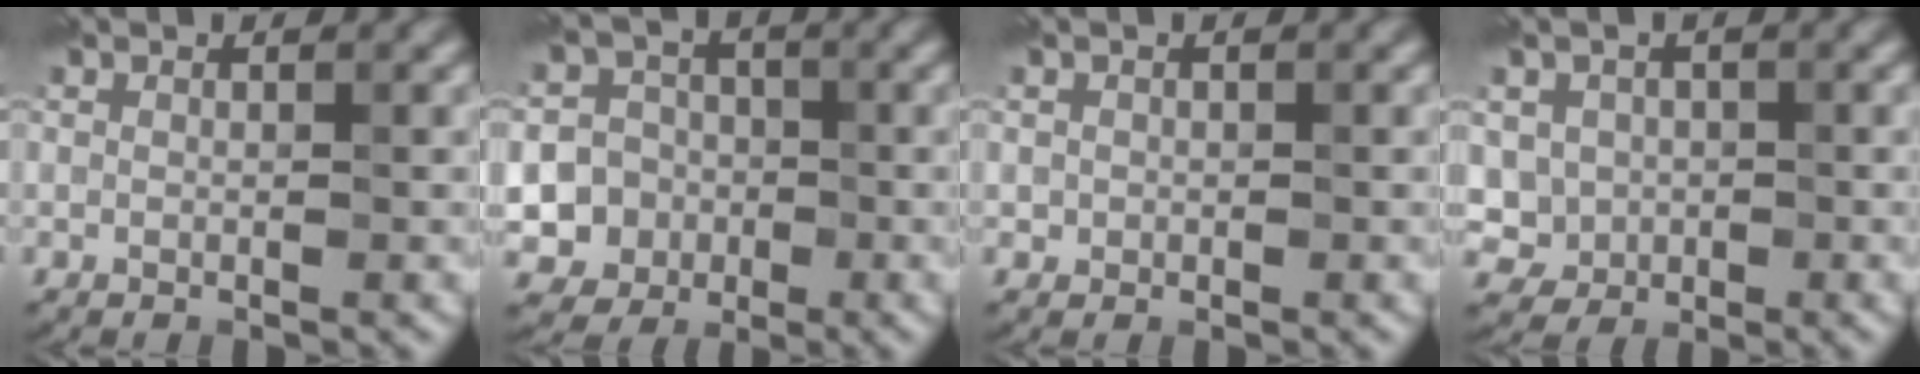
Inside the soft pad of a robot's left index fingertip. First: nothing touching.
{"total": 9.3, "force": [-2.8, 8.6, 1.7], "torque": [-0.032, -0.011, -0.069]}
{"total": 0.8, "force": [0.1, 0.8, 0.0], "torque": [0.007, -0.003, -0.002]}
{"total": 3.5, "force": [0.1, 3.3, 1.1], "torque": [-0.011, 0.001, -0.003]}